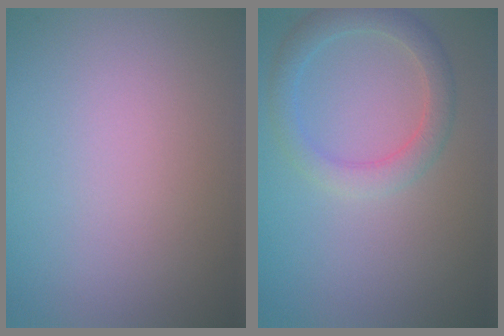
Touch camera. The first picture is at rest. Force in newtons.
{"total": 2.9, "press": 2.9, "slide": 0.1}